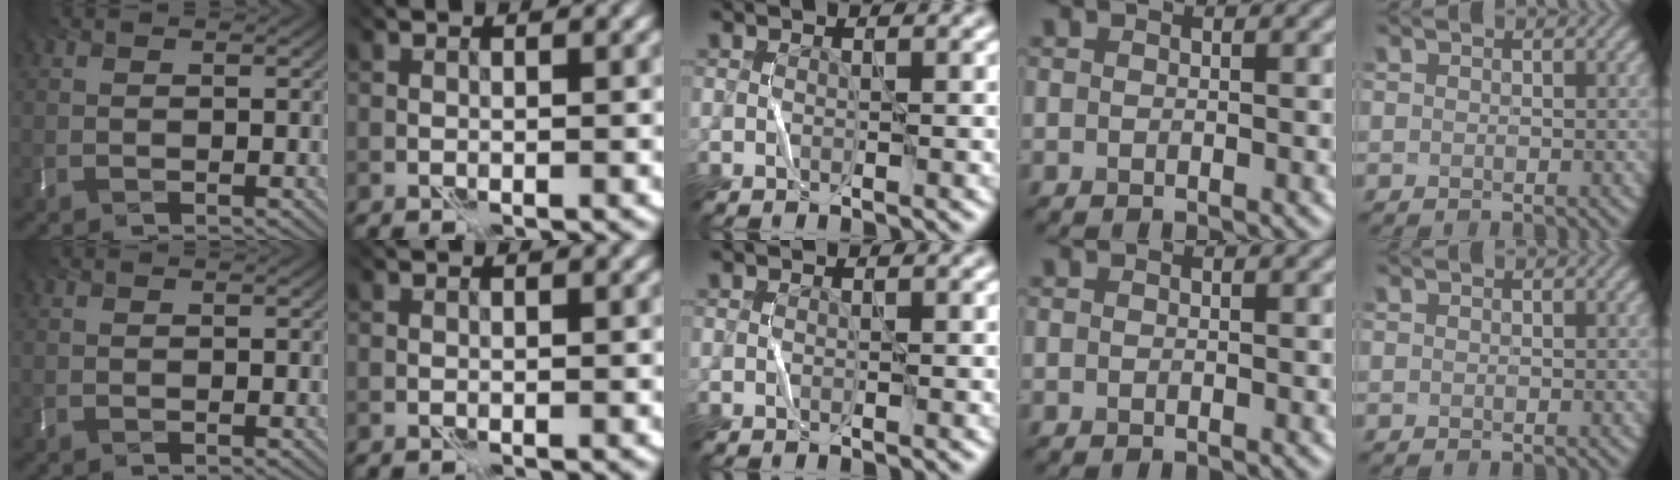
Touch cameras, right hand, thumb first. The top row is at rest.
{}